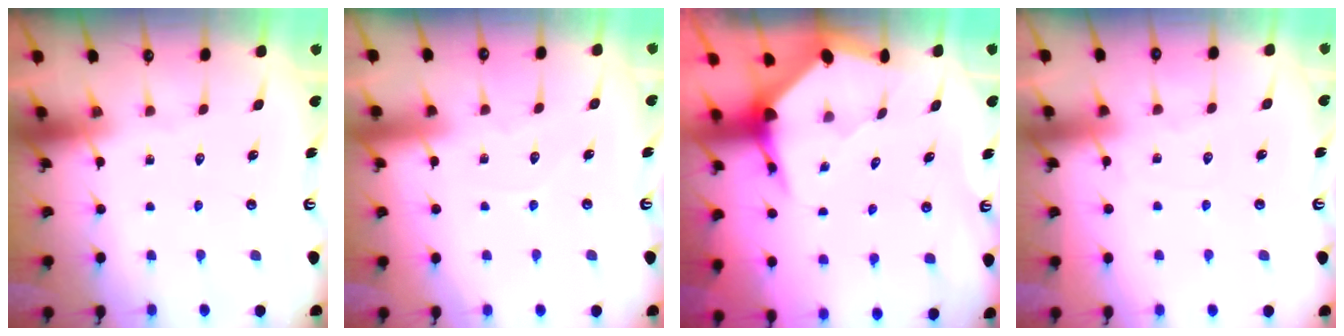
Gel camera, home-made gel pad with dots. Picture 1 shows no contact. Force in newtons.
{"total": 2.9, "press": 2.9, "slide": 0.2}
{"total": 3.7, "press": 3.6, "slide": 0.4}
{"total": 5.1, "press": 5.0, "slide": 0.6}